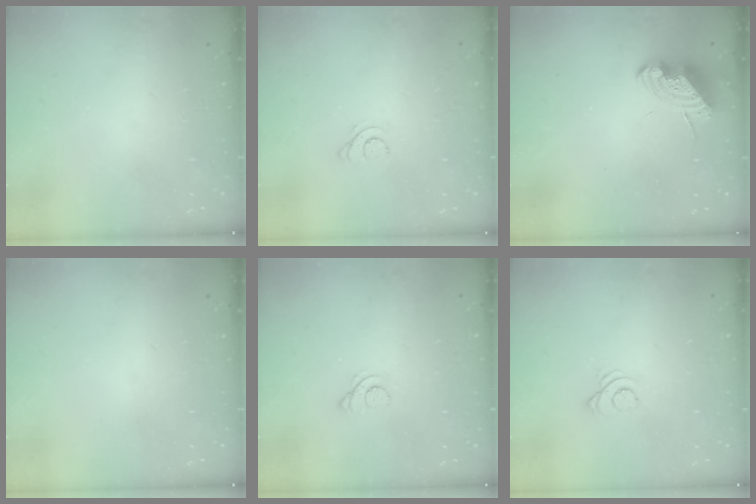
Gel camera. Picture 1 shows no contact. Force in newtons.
{"total": 3.6, "press": 3.6, "slide": 0.5}
{"total": 8.9, "press": 8.9, "slide": 0.4}
{"total": 0.0}
{"total": 1.6, "press": 1.6, "slide": 0.2}
{"total": 2.8, "press": 2.8, "slide": 0.3}